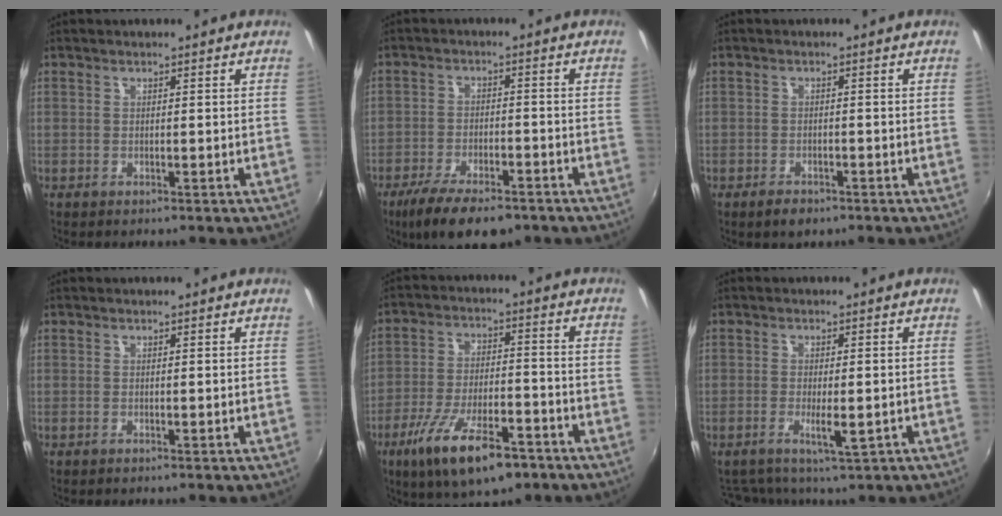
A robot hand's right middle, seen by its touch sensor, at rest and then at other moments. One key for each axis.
{"total": 12.4, "fx": -8.9, "fy": 4.5, "fz": 7.4, "tx": -0.164, "ty": -0.030, "tz": -0.148}
{"total": 3.1, "fx": -2.1, "fy": 1.7, "fz": 1.5, "tx": -0.036, "ty": -0.006, "tz": -0.035}
{"total": 0.0}
{"total": 15.7, "fx": -9.5, "fy": 5.0, "fz": 11.4, "tx": -0.224, "ty": -0.033, "tz": -0.159}
{"total": 4.5, "fx": -2.0, "fy": 1.8, "fz": 3.6, "tx": -0.076, "ty": -0.008, "tz": -0.030}